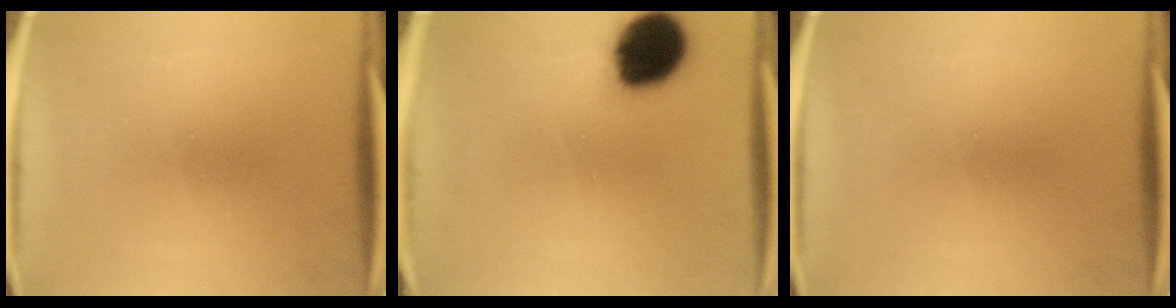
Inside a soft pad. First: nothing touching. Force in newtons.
{"total": 15.9}
{"total": 0.0}